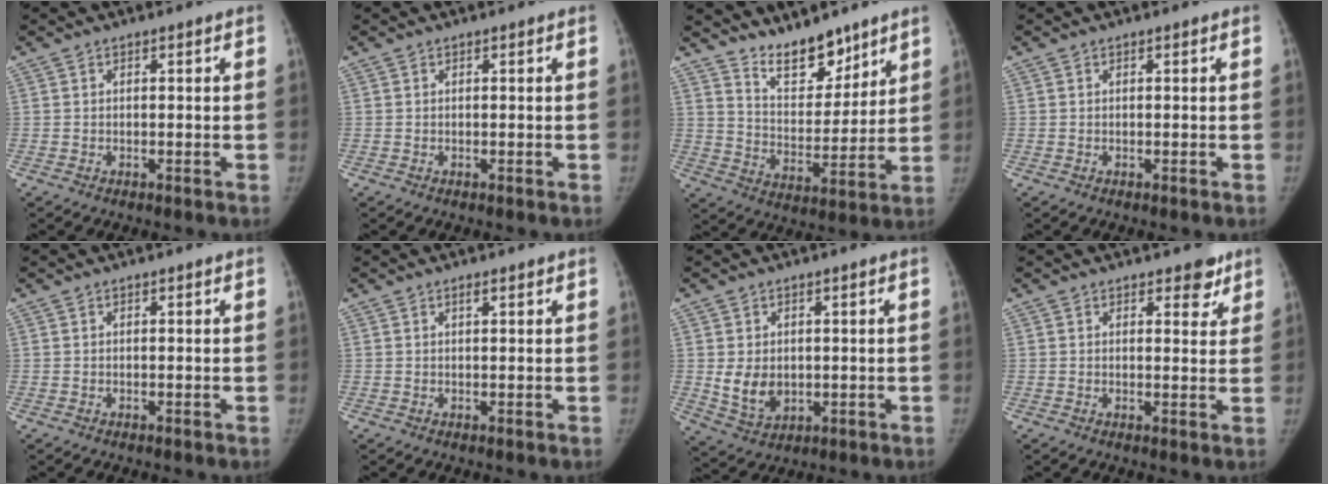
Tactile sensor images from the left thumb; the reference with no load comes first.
{"total": 0.0}
{"total": 11.4, "force": [9.3, 4.6, 4.8], "torque": [-0.048, -0.076, 0.170]}
{"total": 0.0}
{"total": 0.0}
{"total": 0.9, "force": [0.6, 0.2, 0.6], "torque": [-0.011, -0.002, 0.010]}
{"total": 6.3, "force": [0.2, 4.7, 4.1], "torque": [-0.058, -0.015, 0.020]}
{"total": 3.8, "force": [2.6, 2.0, 1.9], "torque": [0.005, -0.014, 0.031]}